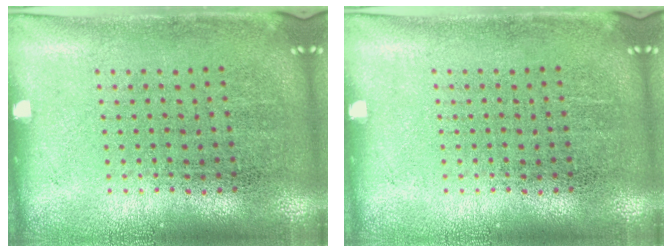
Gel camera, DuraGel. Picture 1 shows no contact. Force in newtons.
{"total": 0.0}